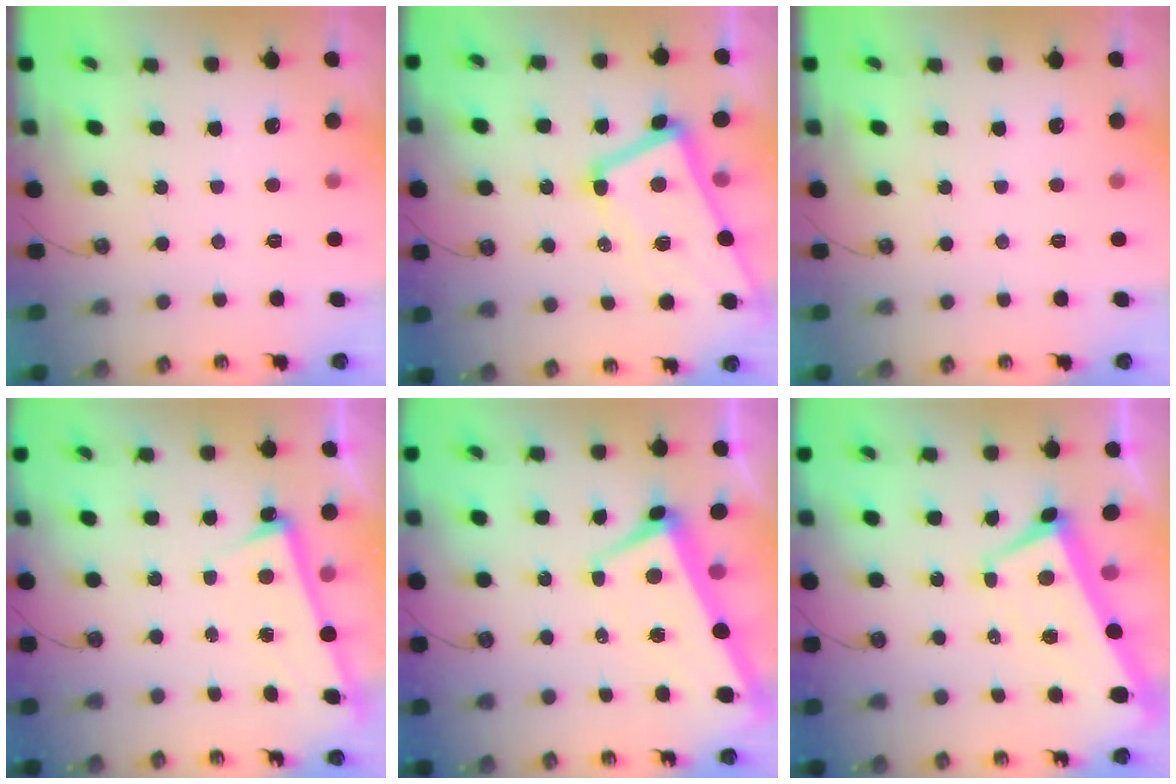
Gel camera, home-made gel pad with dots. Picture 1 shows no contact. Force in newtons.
{"total": 6.8, "press": 6.6, "slide": 1.5}
{"total": 0.0}
{"total": 3.5, "press": 3.4, "slide": 0.6}
{"total": 1.1, "press": 0.4, "slide": 1.0}
{"total": 4.4, "press": 4.3, "slide": 1.1}